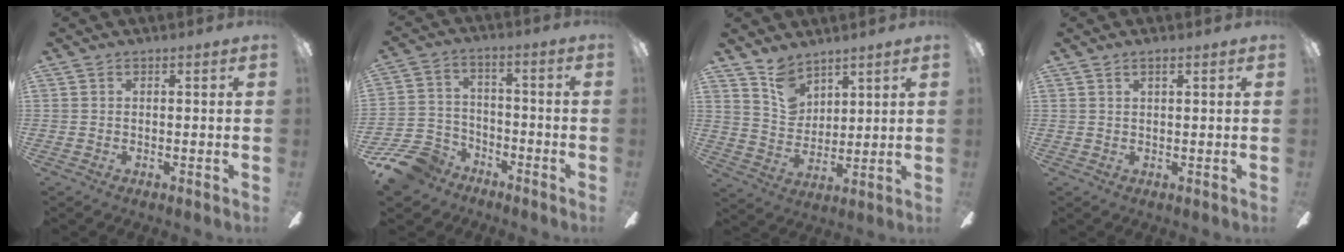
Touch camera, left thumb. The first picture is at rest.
{"total": 10.9, "force": [-8.0, 6.4, 3.6], "torque": [-0.088, 0.049, -0.151]}
{"total": 8.9, "force": [6.8, 5.3, 2.3], "torque": [-0.050, -0.033, 0.131]}
{"total": 1.1, "force": [0.8, 0.3, 0.7], "torque": [-0.017, 0.002, 0.013]}